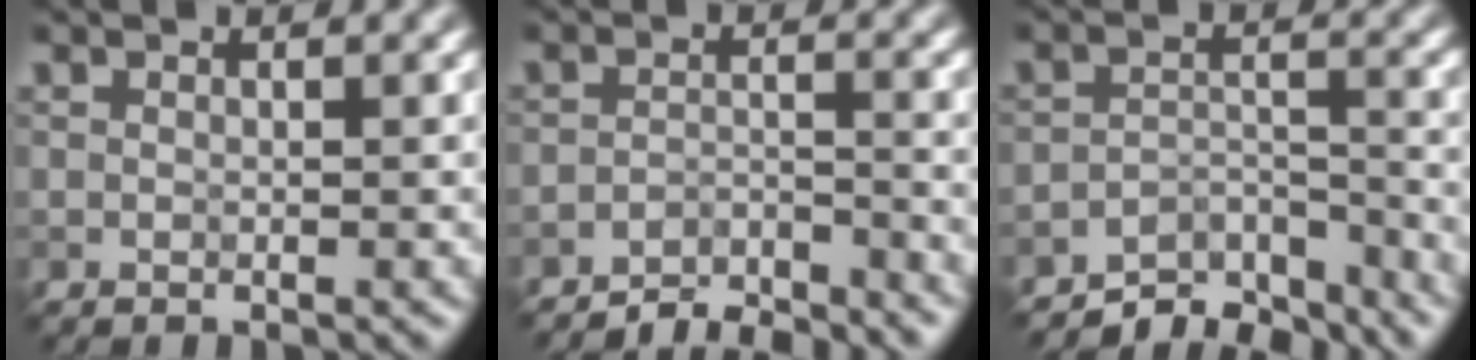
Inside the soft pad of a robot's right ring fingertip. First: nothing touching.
{"total": 3.8, "force": [-3.6, 0.4, 1.0], "torque": [-0.008, 0.005, -0.069]}
{"total": 5.3, "force": [-4.9, 1.3, 1.3], "torque": [-0.012, 0.000, -0.084]}